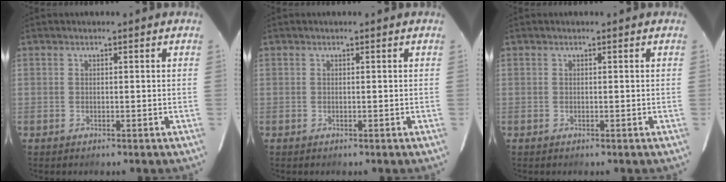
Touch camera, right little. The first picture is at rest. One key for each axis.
{"total": 0.0}
{"total": 0.0}